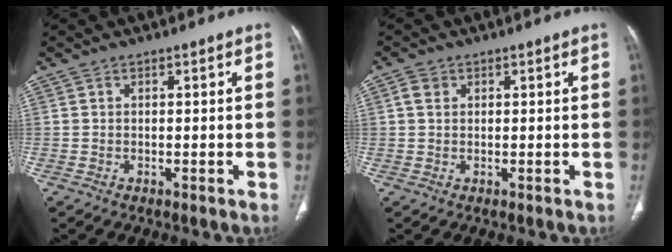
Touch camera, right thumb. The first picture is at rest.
{"total": 1.9, "force": [0.6, 1.5, 1.0], "torque": [-0.019, 0.000, 0.010]}